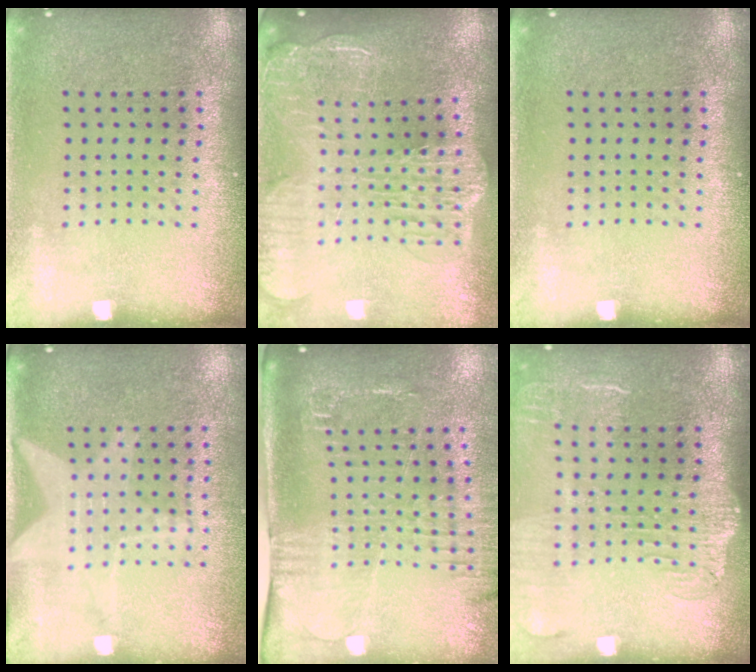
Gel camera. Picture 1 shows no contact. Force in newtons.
{"total": 3.2, "press": 2.6, "slide": 1.8}
{"total": 0.0}
{"total": 1.8, "press": 1.5, "slide": 1.0}
{"total": 2.6, "press": 2.1, "slide": 1.6}
{"total": 1.9, "press": 1.5, "slide": 1.2}